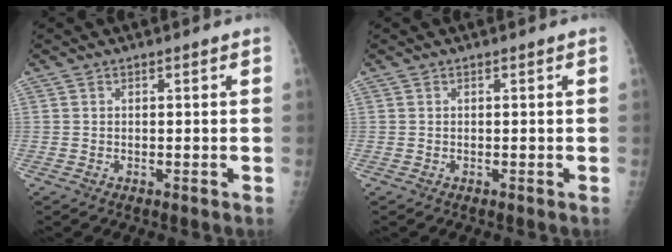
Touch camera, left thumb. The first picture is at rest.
{"total": 0.0}